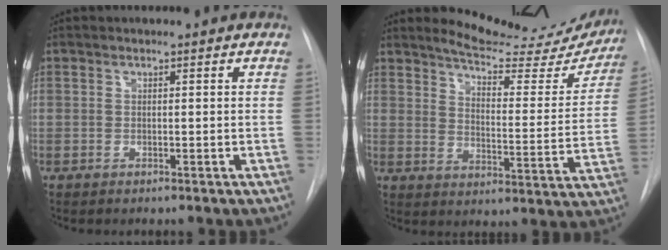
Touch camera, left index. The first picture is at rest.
{"total": 19.3, "force": [18.0, 3.6, 6.0], "torque": [-0.070, -0.070, 0.217]}